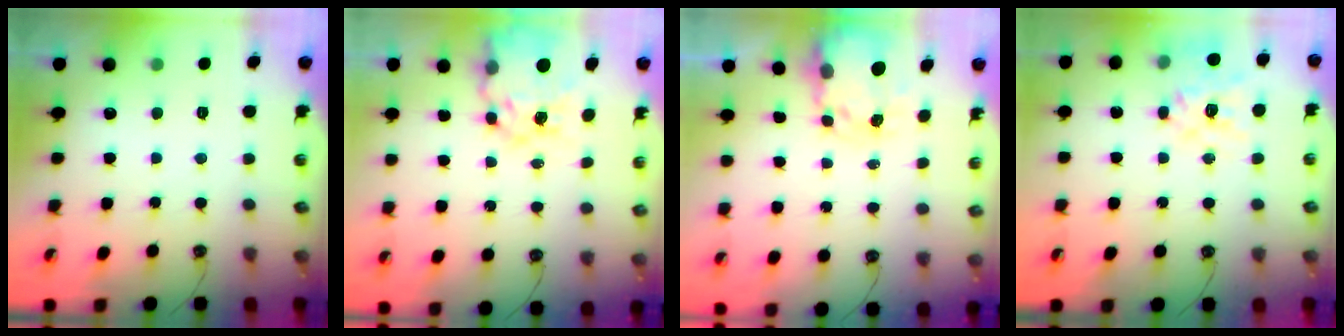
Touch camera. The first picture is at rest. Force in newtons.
{"total": 15.2, "press": 15.2, "slide": 1.6}
{"total": 5.9, "press": 5.8, "slide": 0.6}
{"total": 14.8, "press": 14.8, "slide": 1.4}